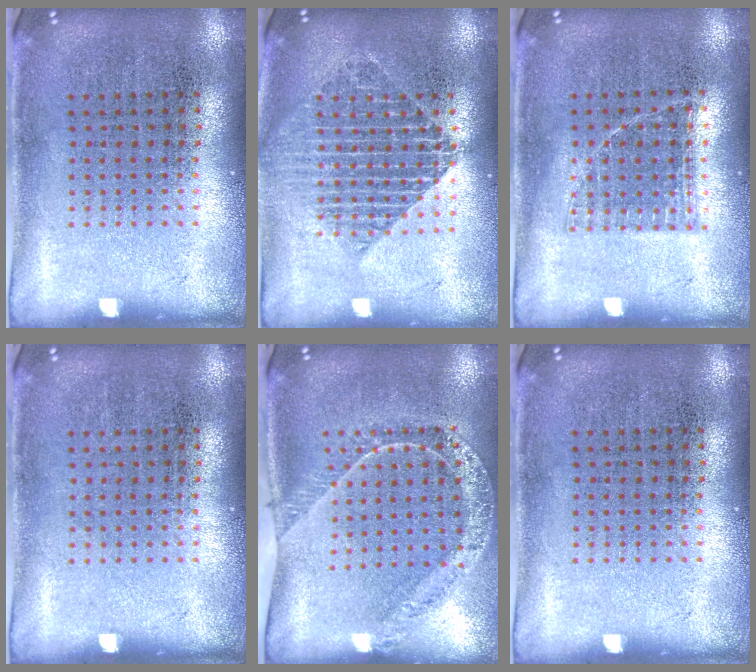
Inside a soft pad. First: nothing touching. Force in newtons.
{"total": 1.8, "press": 1.6, "slide": 1.0}
{"total": 0.8, "press": 0.7, "slide": 0.3}
{"total": 0.0}
{"total": 1.4, "press": 1.4, "slide": 0.0}
{"total": 0.0}